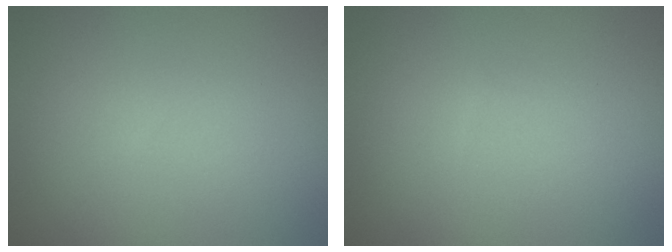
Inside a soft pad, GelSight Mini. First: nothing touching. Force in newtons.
{"total": 0.0}